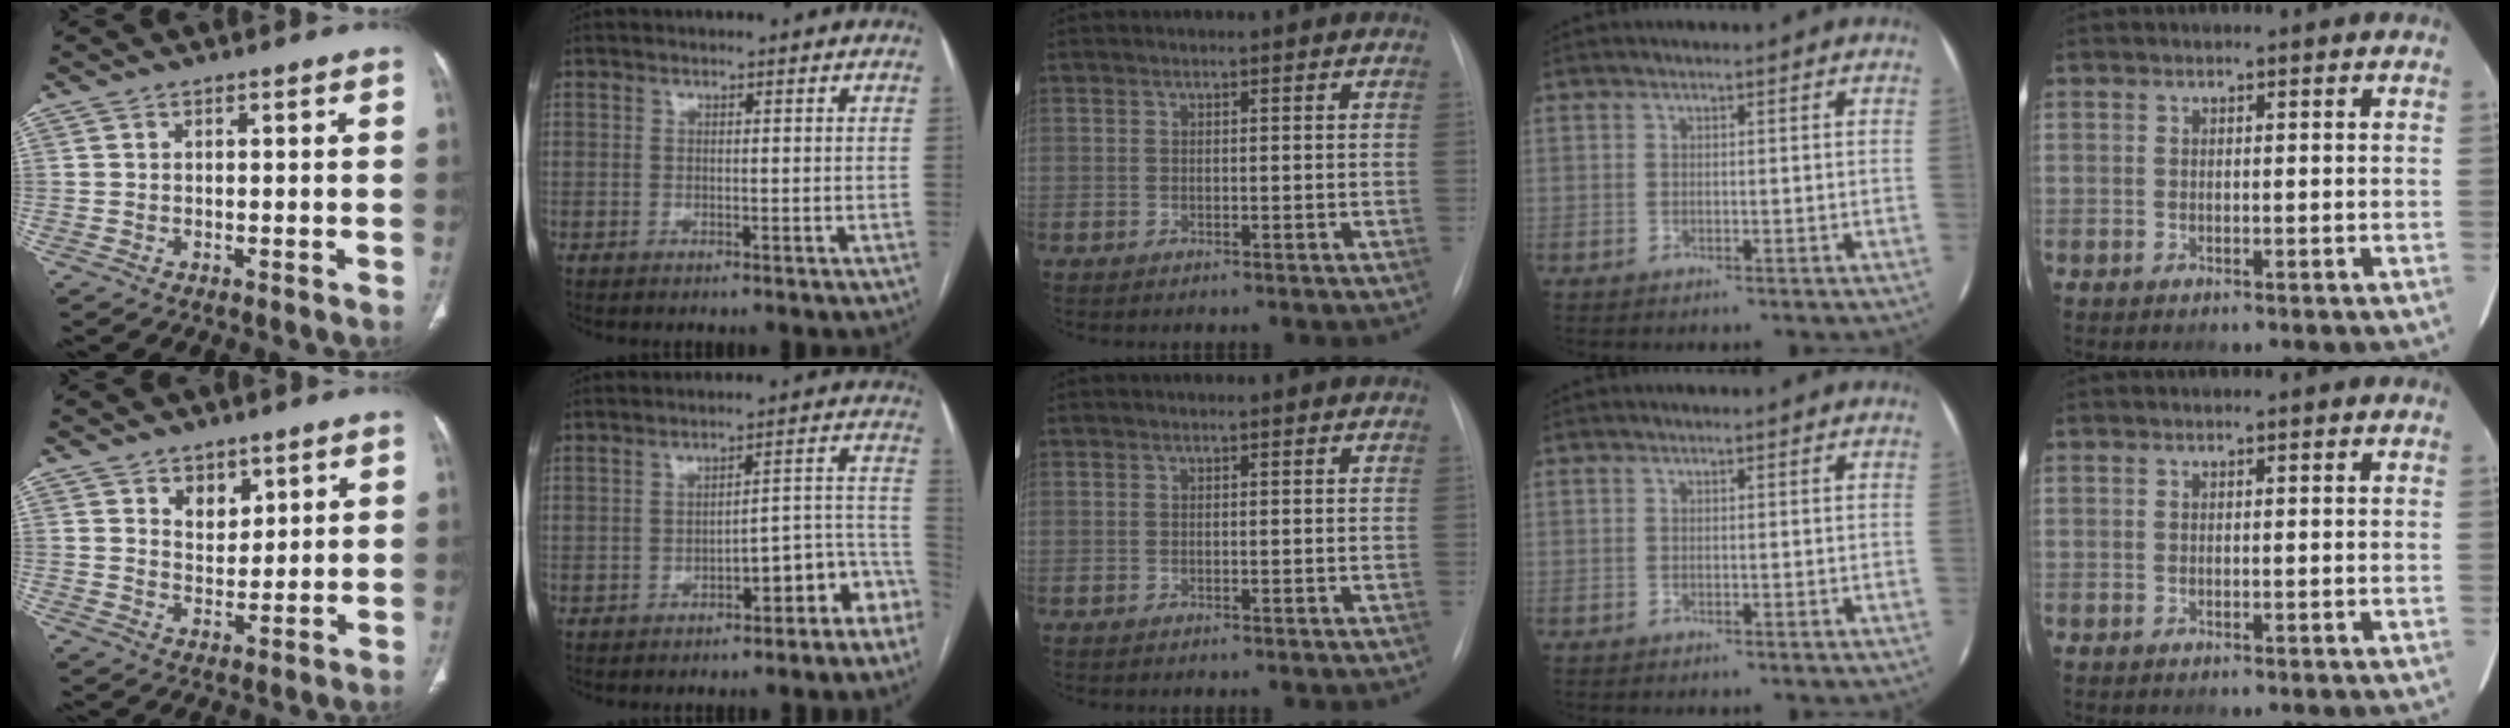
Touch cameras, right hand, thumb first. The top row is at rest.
{"thumb": {"total": 5.3, "force": [2.9, 3.6, 2.6], "torque": [-0.016, -0.023, 0.054]}, "index": {"total": 8.2, "force": [-5.4, 2.7, 5.5], "torque": [-0.045, 0.046, -0.066]}}